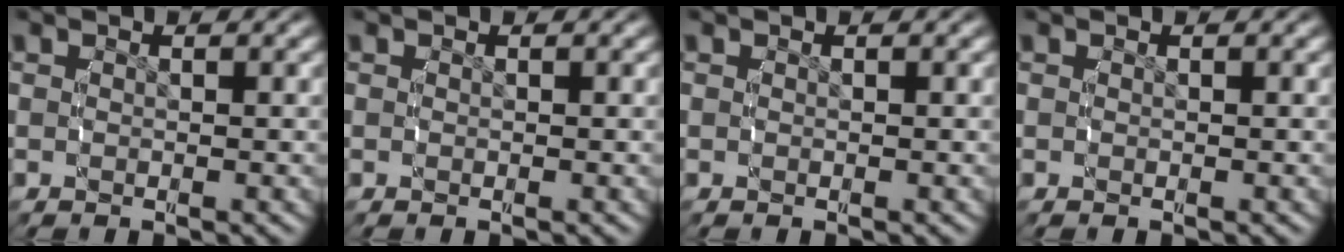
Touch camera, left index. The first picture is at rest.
{"total": 0.0}
{"total": 0.0}
{"total": 0.0}